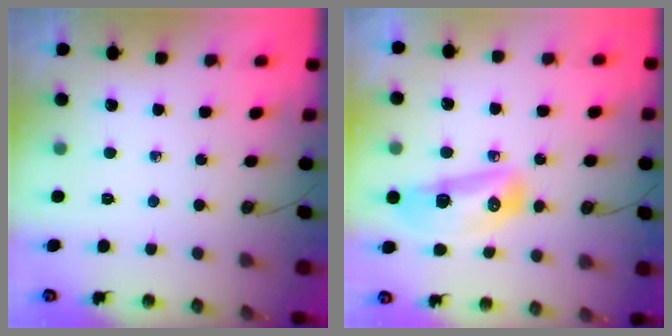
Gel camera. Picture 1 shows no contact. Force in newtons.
{"total": 12.0, "press": 11.8, "slide": 2.1}